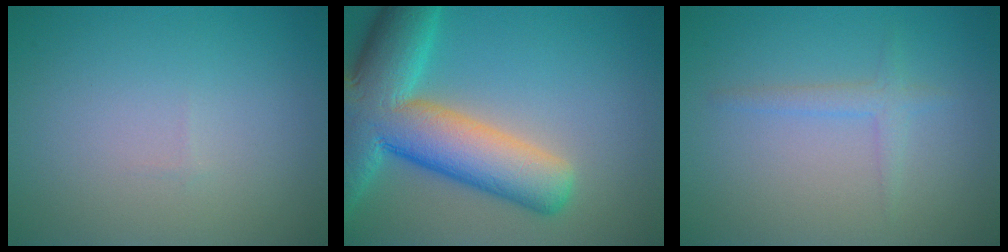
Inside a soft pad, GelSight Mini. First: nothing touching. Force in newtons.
{"total": 12.0, "press": 12.0, "slide": 0.8}
{"total": 1.5, "press": 1.5, "slide": 0.0}